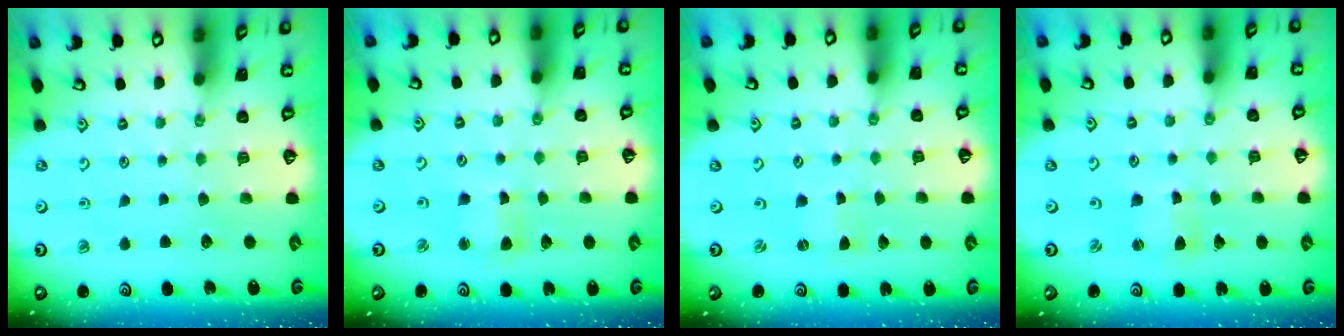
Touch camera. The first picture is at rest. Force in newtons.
{"total": 3.8, "press": 3.7, "slide": 0.4}
{"total": 0.0}
{"total": 2.1, "press": 2.1, "slide": 0.3}